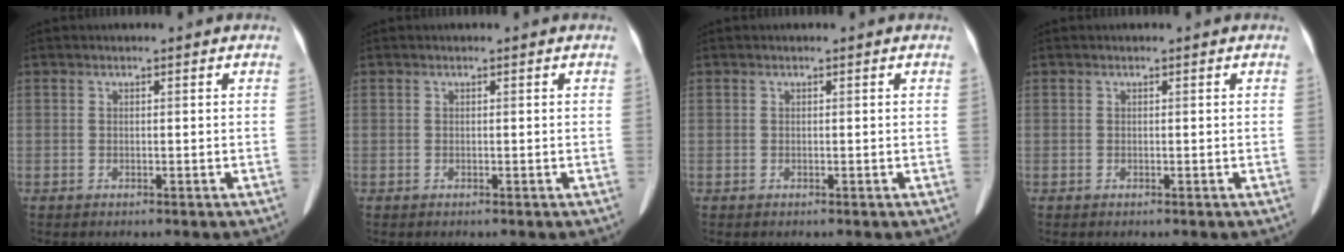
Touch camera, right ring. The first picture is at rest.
{"total": 0.0}
{"total": 0.0}
{"total": 0.0}